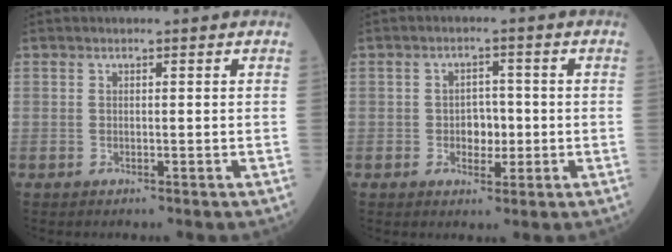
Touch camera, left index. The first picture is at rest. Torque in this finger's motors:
{"motor_torque": [0.07, 0.40, 0.10, 0.00]}